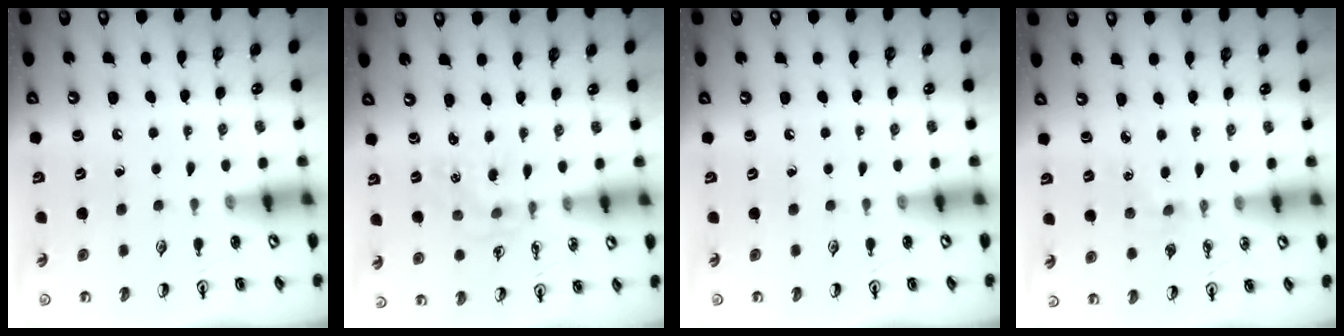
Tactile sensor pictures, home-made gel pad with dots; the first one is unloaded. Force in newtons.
{"total": 1.2, "press": 1.2, "slide": 0.1}
{"total": 0.0}
{"total": 2.5, "press": 2.5, "slide": 0.4}